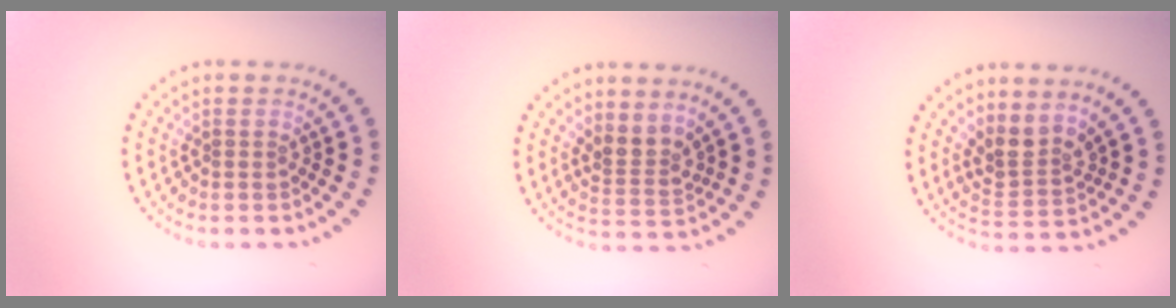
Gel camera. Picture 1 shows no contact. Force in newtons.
{"total": 2.6, "press": 1.9, "slide": 1.7}
{"total": 2.8, "press": 2.1, "slide": 1.9}